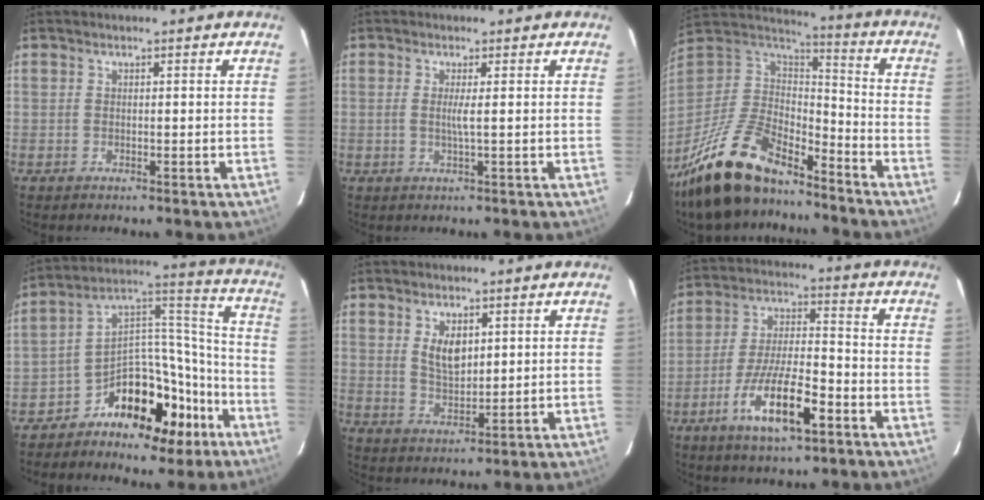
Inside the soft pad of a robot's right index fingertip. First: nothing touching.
{"total": 1.9, "force": [0.1, -0.4, 1.8], "torque": [-0.033, -0.002, 0.001]}
{"total": 24.1, "force": [-17.8, 9.4, 13.2], "torque": [-0.284, -0.021, -0.309]}
{"total": 15.4, "force": [-10.2, 9.2, 7.0], "torque": [-0.115, 0.080, -0.151]}
{"total": 5.5, "force": [2.0, 3.0, 4.2], "torque": [-0.071, -0.001, 0.042]}
{"total": 13.4, "force": [-6.8, 3.6, 11.0], "torque": [-0.219, -0.011, -0.121]}